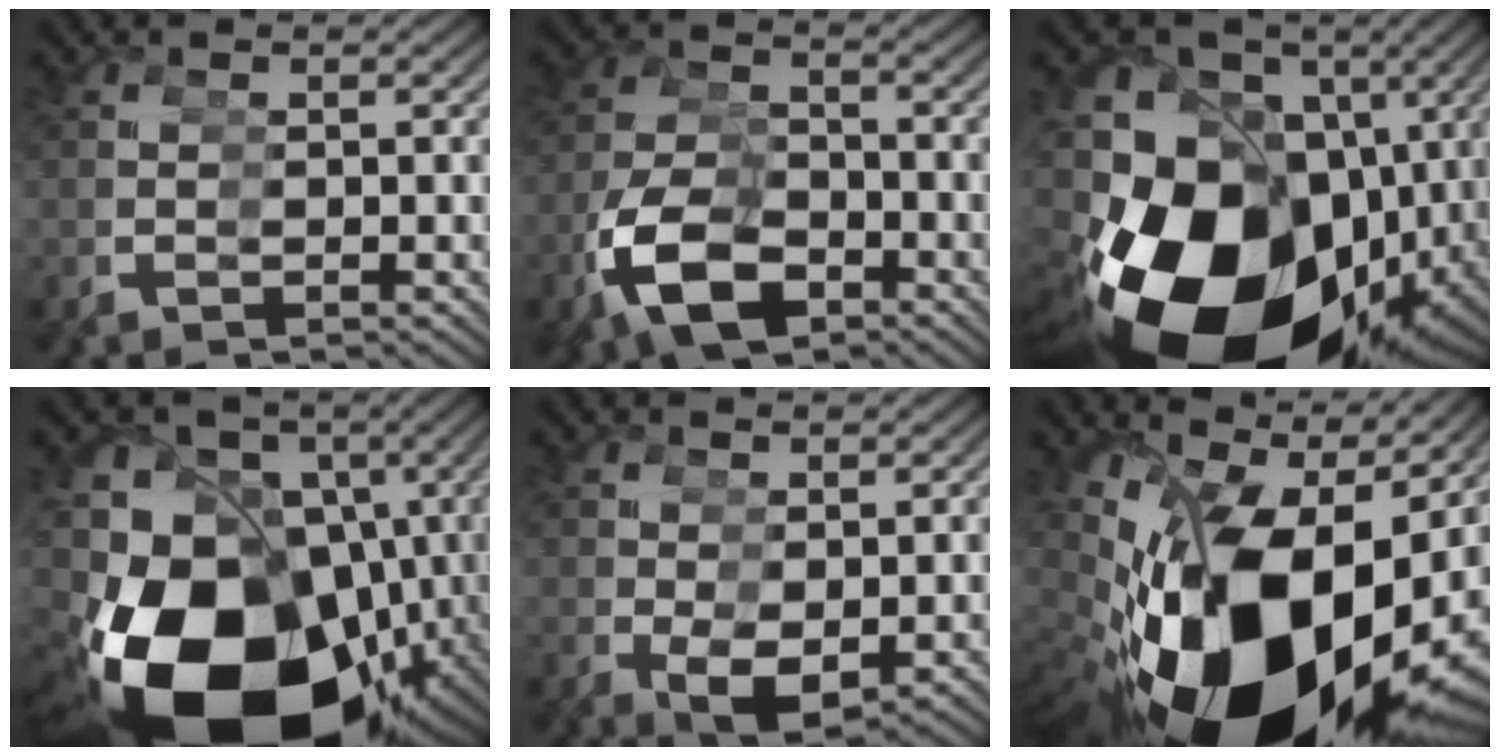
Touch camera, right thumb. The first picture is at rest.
{"total": 6.7, "force": [-2.3, 5.2, 3.5], "torque": [-0.099, -0.018, -0.026]}
{"total": 26.0, "force": [-3.9, 18.0, 18.3], "torque": [-0.317, -0.037, -0.045]}
{"total": 27.4, "force": [-6.1, 18.9, 18.9], "torque": [-0.329, -0.061, -0.072]}
{"total": 4.4, "force": [-1.0, 2.7, 3.4], "torque": [-0.061, -0.007, -0.005]}
{"total": 19.7, "force": [-1.7, 11.5, 15.9], "torque": [-0.325, -0.019, 0.000]}